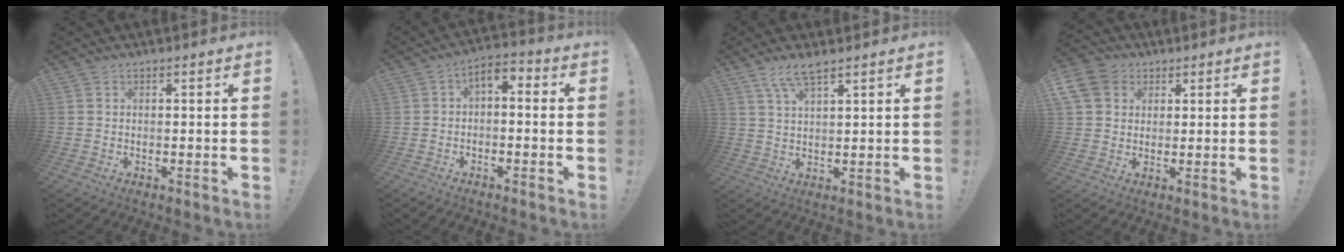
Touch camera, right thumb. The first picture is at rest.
{"total": 4.1, "force": [-2.0, 2.2, 2.9], "torque": [-0.035, 0.010, -0.035]}
{"total": 5.8, "force": [4.1, 1.4, 3.9], "torque": [-0.073, -0.016, 0.074]}
{"total": 8.8, "force": [3.4, 7.2, 3.7], "torque": [-0.076, -0.013, 0.068]}